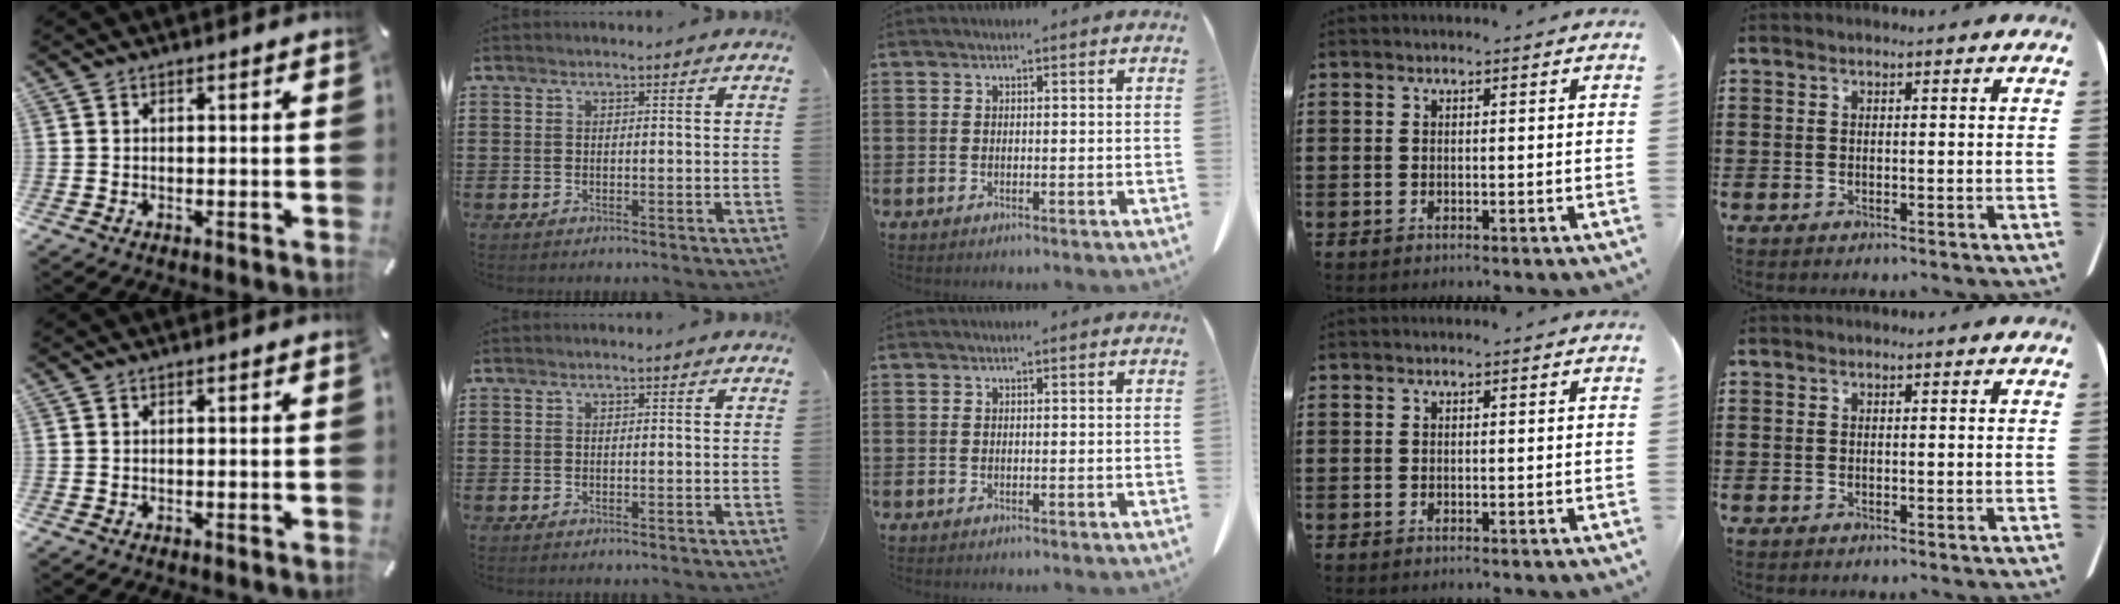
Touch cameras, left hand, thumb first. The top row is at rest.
{}